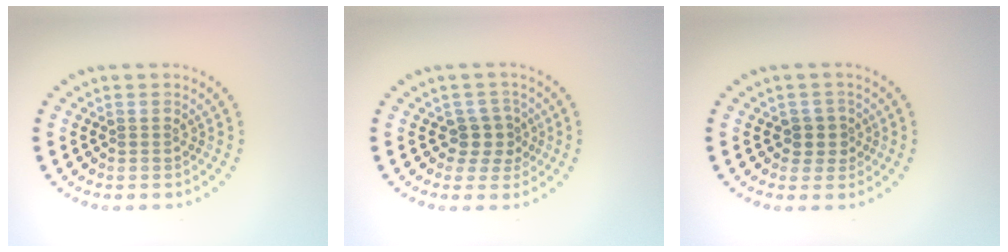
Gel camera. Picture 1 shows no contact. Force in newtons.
{"total": 2.3, "press": 1.8, "slide": 1.3}
{"total": 1.9, "press": 1.7, "slide": 0.8}